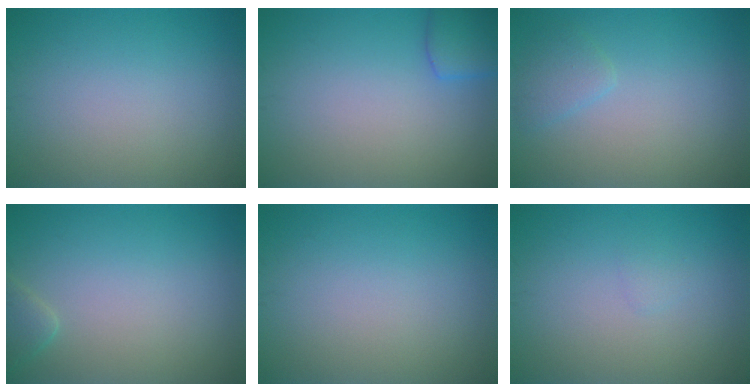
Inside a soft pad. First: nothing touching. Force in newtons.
{"total": 2.7, "press": 2.7, "slide": 0.1}
{"total": 1.5, "press": 1.5, "slide": 0.1}
{"total": 1.4, "press": 1.4, "slide": 0.2}
{"total": 0.0}
{"total": 0.6, "press": 0.5, "slide": 0.1}